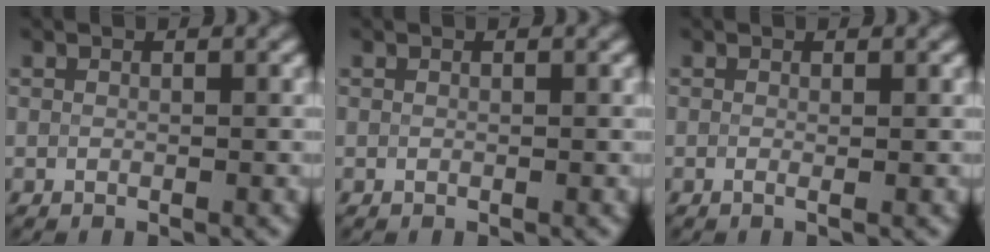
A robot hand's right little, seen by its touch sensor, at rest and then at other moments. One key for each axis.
{"total": 0.0}
{"total": 0.5, "fx": -0.1, "fy": 0.0, "fz": 0.5, "tx": -0.010, "ty": -0.006, "tz": -0.002}